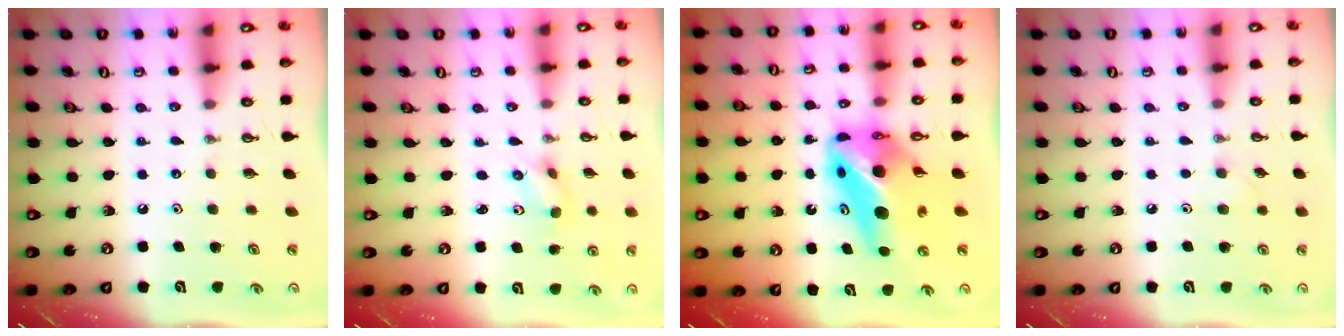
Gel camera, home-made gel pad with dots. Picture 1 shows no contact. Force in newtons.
{"total": 2.1, "press": 1.9, "slide": 0.9}
{"total": 12.5, "press": 12.2, "slide": 2.8}
{"total": 3.8, "press": 3.7, "slide": 0.8}